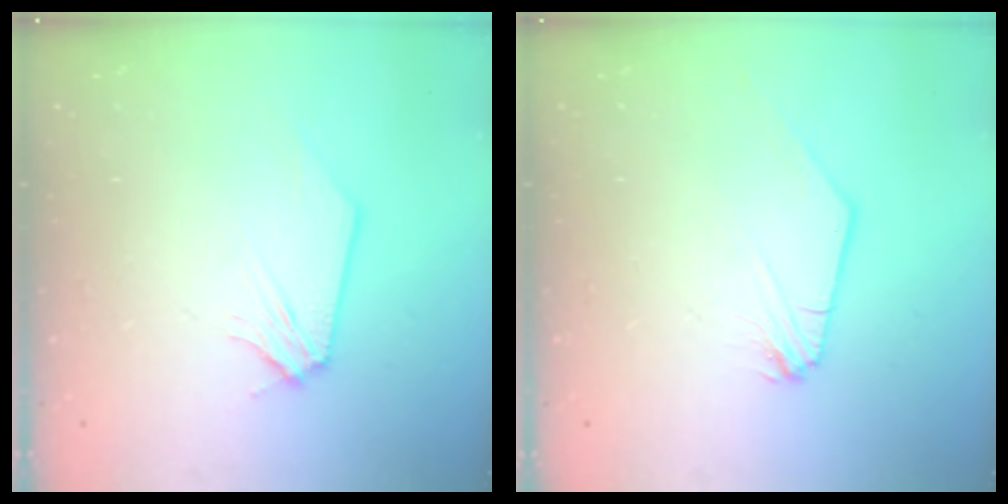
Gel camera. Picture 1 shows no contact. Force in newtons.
{"total": 0.0}